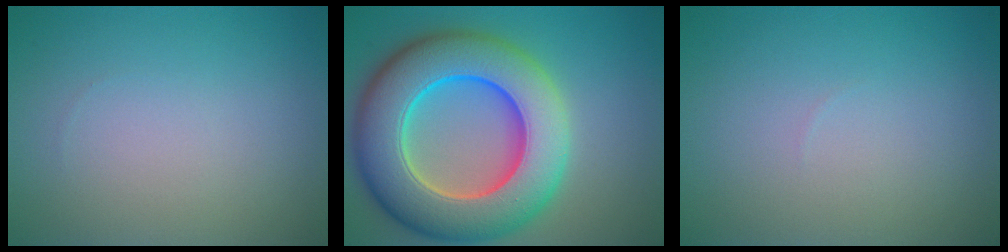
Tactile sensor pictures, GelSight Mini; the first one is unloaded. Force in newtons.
{"total": 13.3, "press": 13.1, "slide": 2.1}
{"total": 0.0}